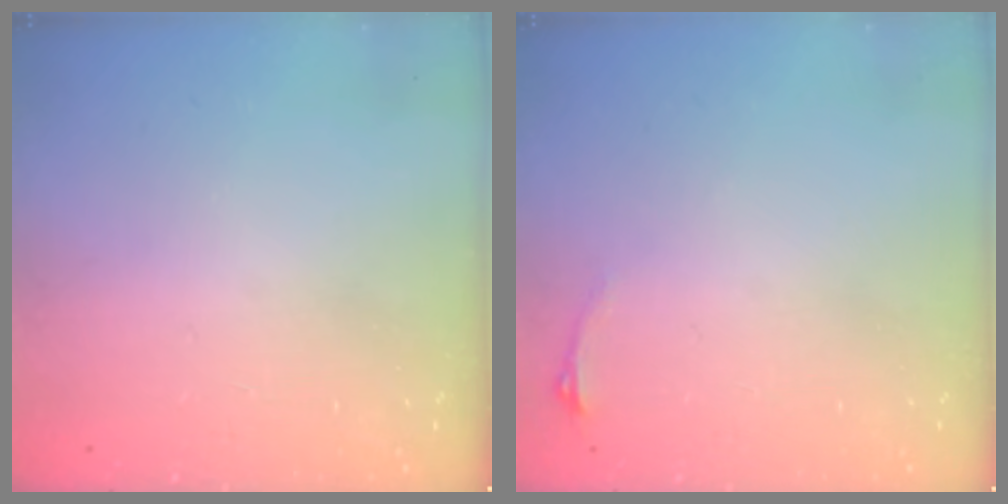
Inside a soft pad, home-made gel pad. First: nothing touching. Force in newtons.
{"total": 2.9, "press": 2.6, "slide": 1.5}